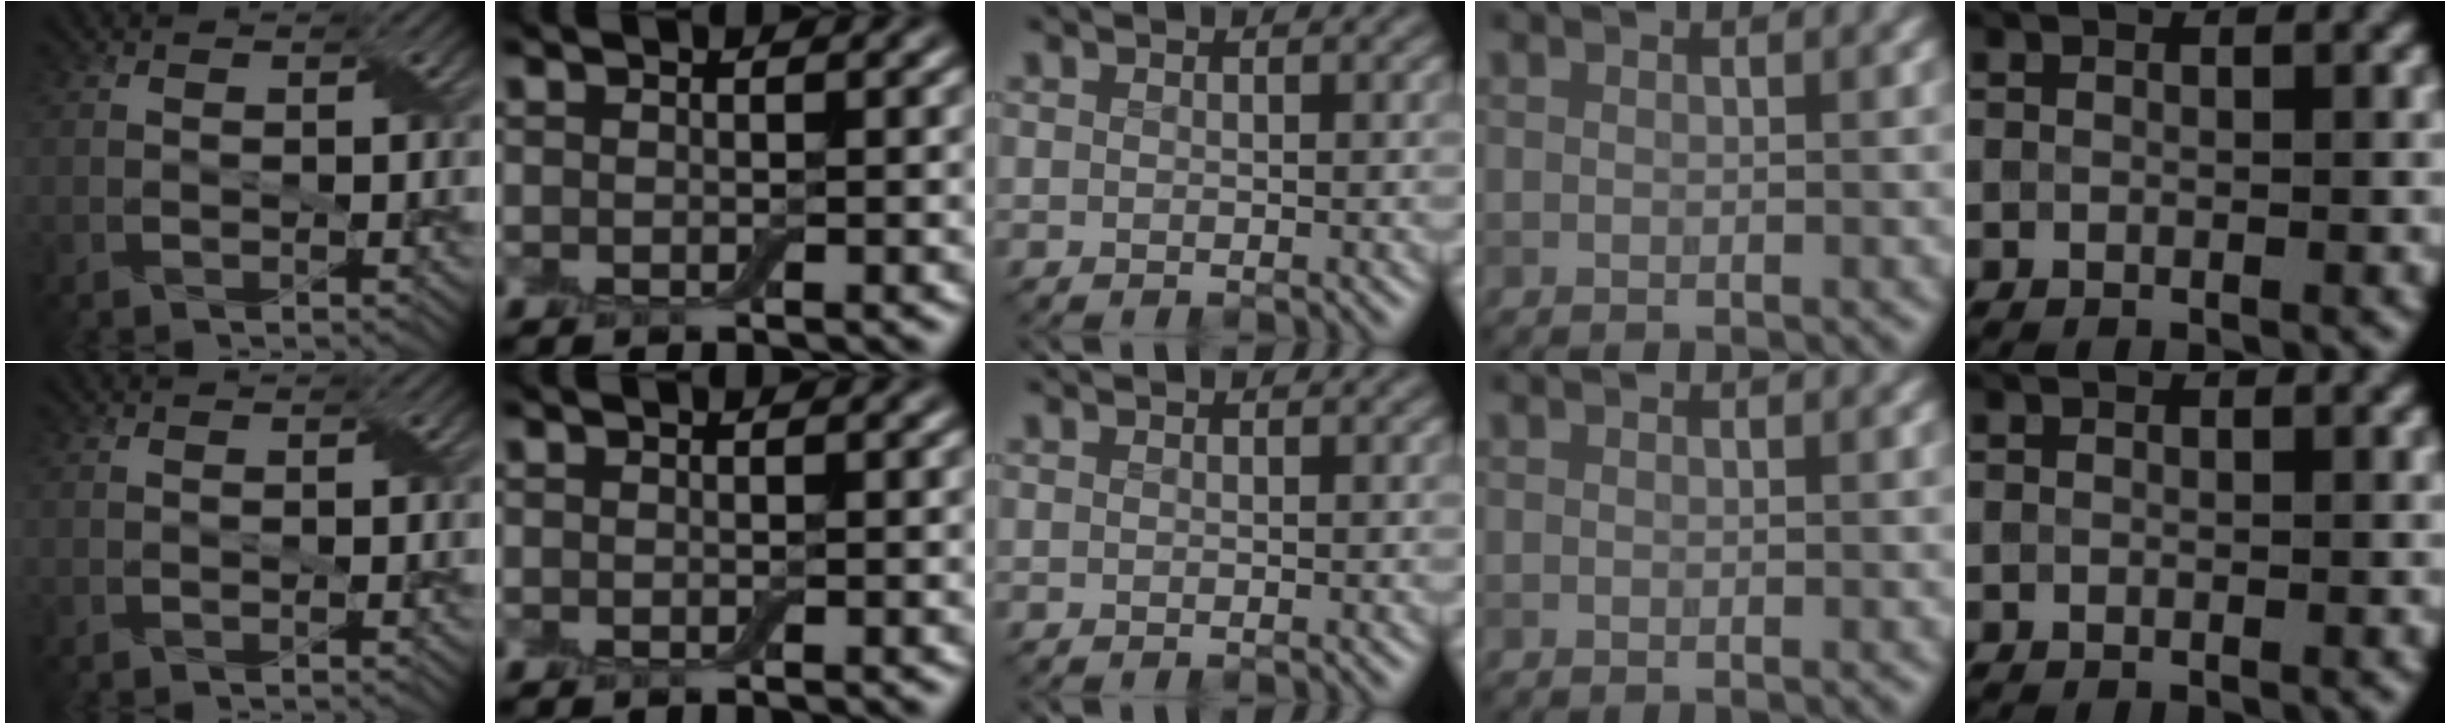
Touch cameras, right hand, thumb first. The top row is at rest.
{}